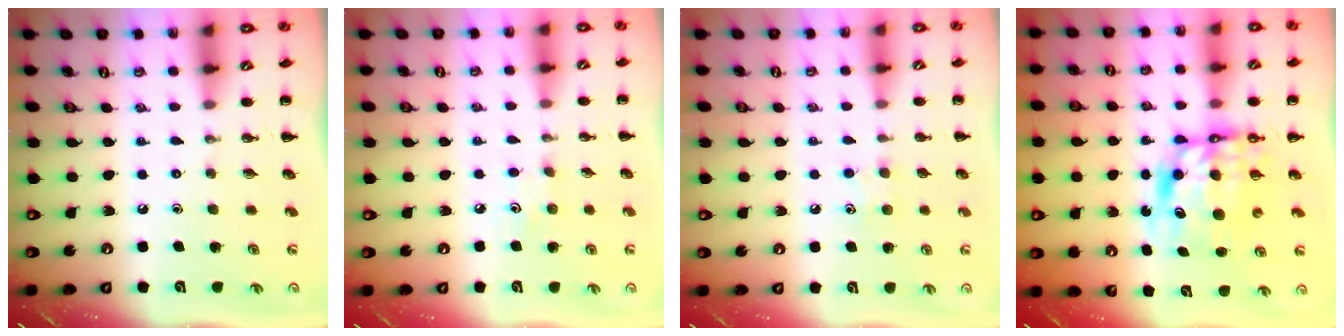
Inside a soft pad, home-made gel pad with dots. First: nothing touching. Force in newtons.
{"total": 2.6, "press": 2.4, "slide": 0.9}
{"total": 6.0, "press": 5.7, "slide": 1.8}
{"total": 9.9, "press": 9.5, "slide": 2.6}